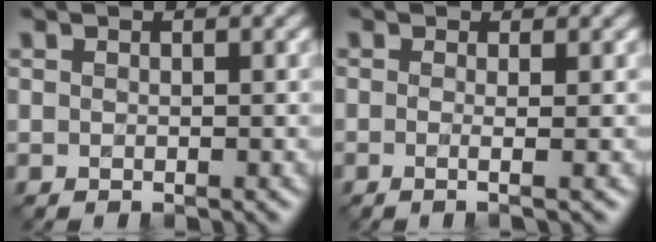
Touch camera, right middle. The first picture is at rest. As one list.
[{"total": 2.5, "force": [0.2, 1.1, 2.2], "torque": [-0.028, -0.003, -0.023]}]